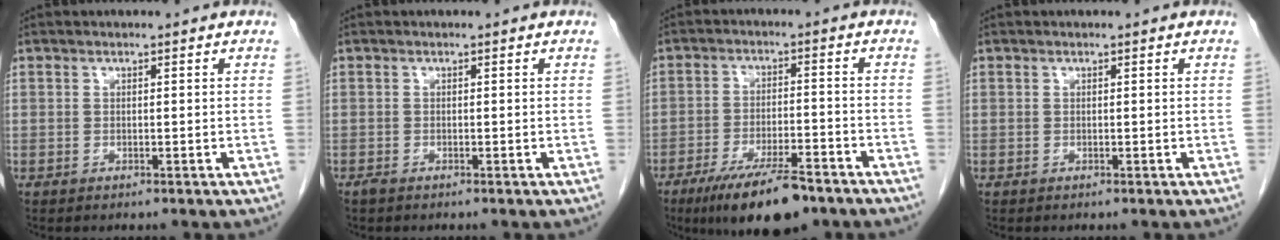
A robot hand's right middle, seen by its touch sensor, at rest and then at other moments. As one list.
[{"total": 0.6, "force": [-0.5, 0.1, 0.2], "torque": [-0.010, -0.001, -0.010]}, {"total": 11.8, "force": [-8.4, 2.7, 7.9], "torque": [-0.132, -0.020, -0.139]}, {"total": 0.0}]